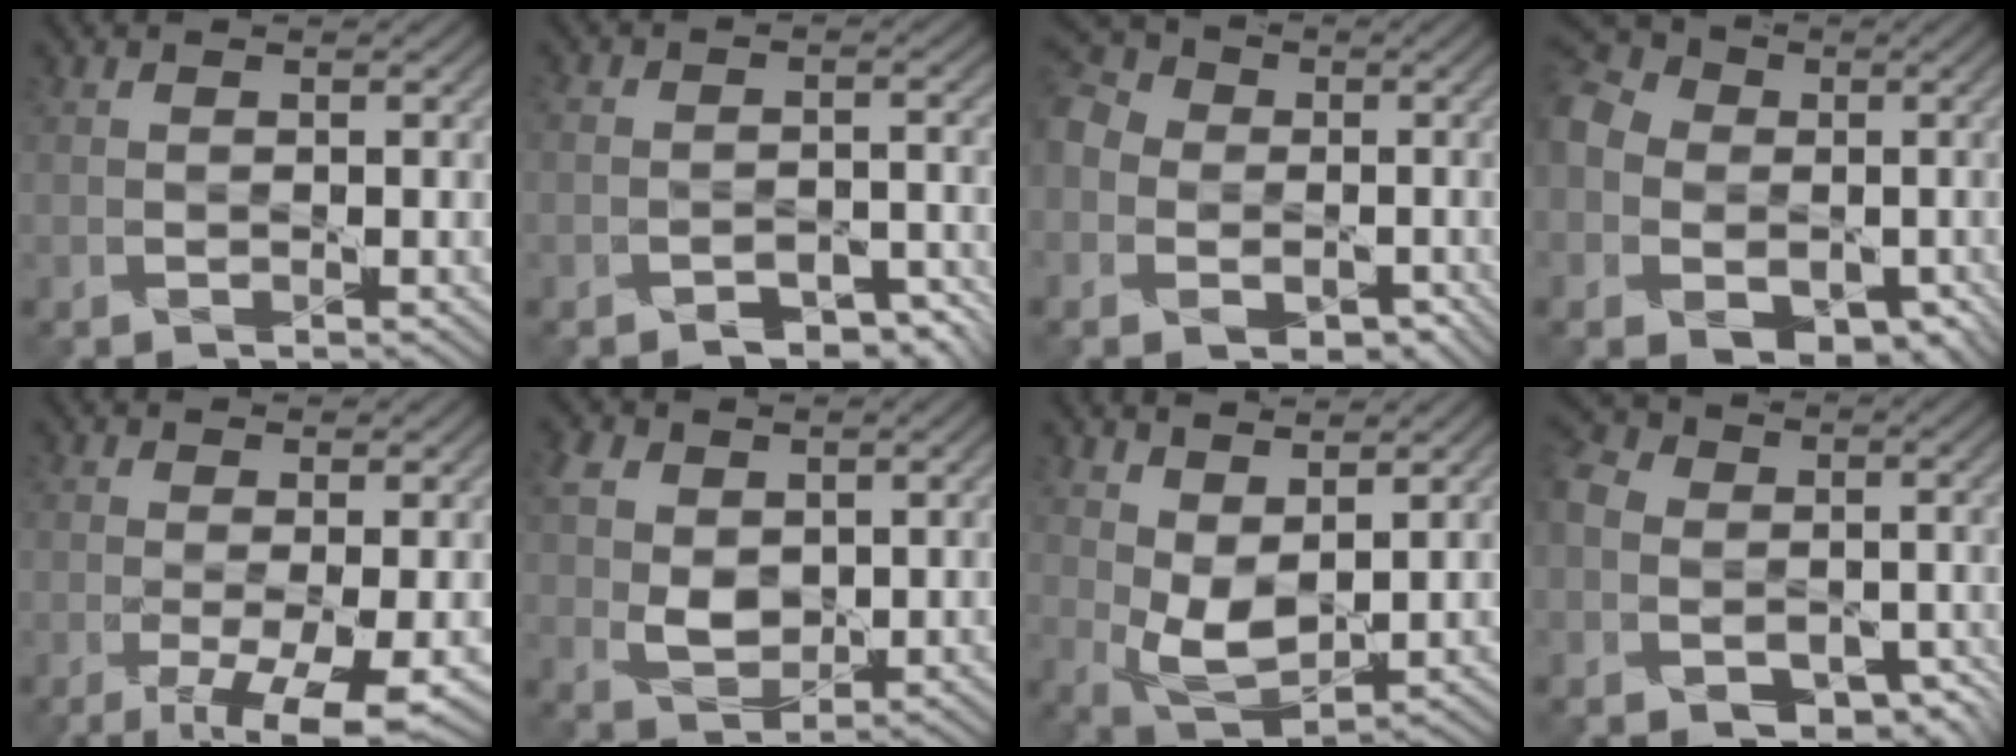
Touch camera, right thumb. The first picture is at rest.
{"total": 5.0, "force": [-3.8, 2.8, 1.6], "torque": [-0.013, 0.006, -0.056]}
{"total": 10.1, "force": [-2.6, 8.7, 4.4], "torque": [-0.146, -0.026, -0.069]}
{"total": 14.9, "force": [-3.5, 12.5, 7.3], "torque": [-0.210, -0.033, -0.071]}
{"total": 6.6, "force": [-2.4, 1.8, 5.9], "torque": [-0.115, -0.008, -0.034]}
{"total": 5.5, "force": [1.7, 4.1, 3.2], "torque": [-0.090, 0.001, 0.032]}
{"total": 5.5, "force": [2.6, 2.6, 4.1], "torque": [-0.099, -0.002, 0.056]}
{"total": 12.3, "force": [-5.0, 10.2, 4.6], "torque": [-0.137, -0.042, -0.092]}